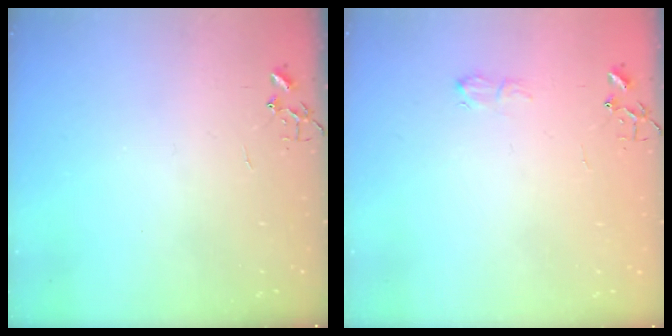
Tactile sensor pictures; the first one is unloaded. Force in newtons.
{"total": 5.3, "press": 5.3, "slide": 0.7}